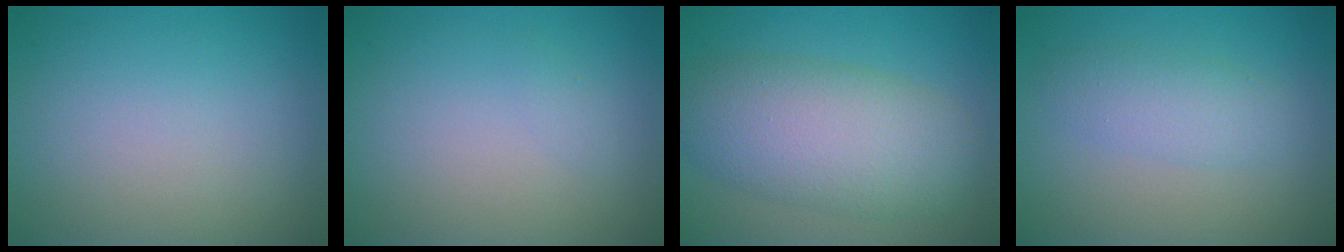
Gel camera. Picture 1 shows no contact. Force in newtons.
{"total": 0.6, "press": 0.5, "slide": 0.1}
{"total": 8.1, "press": 8.1, "slide": 0.3}
{"total": 2.8, "press": 2.8, "slide": 0.1}